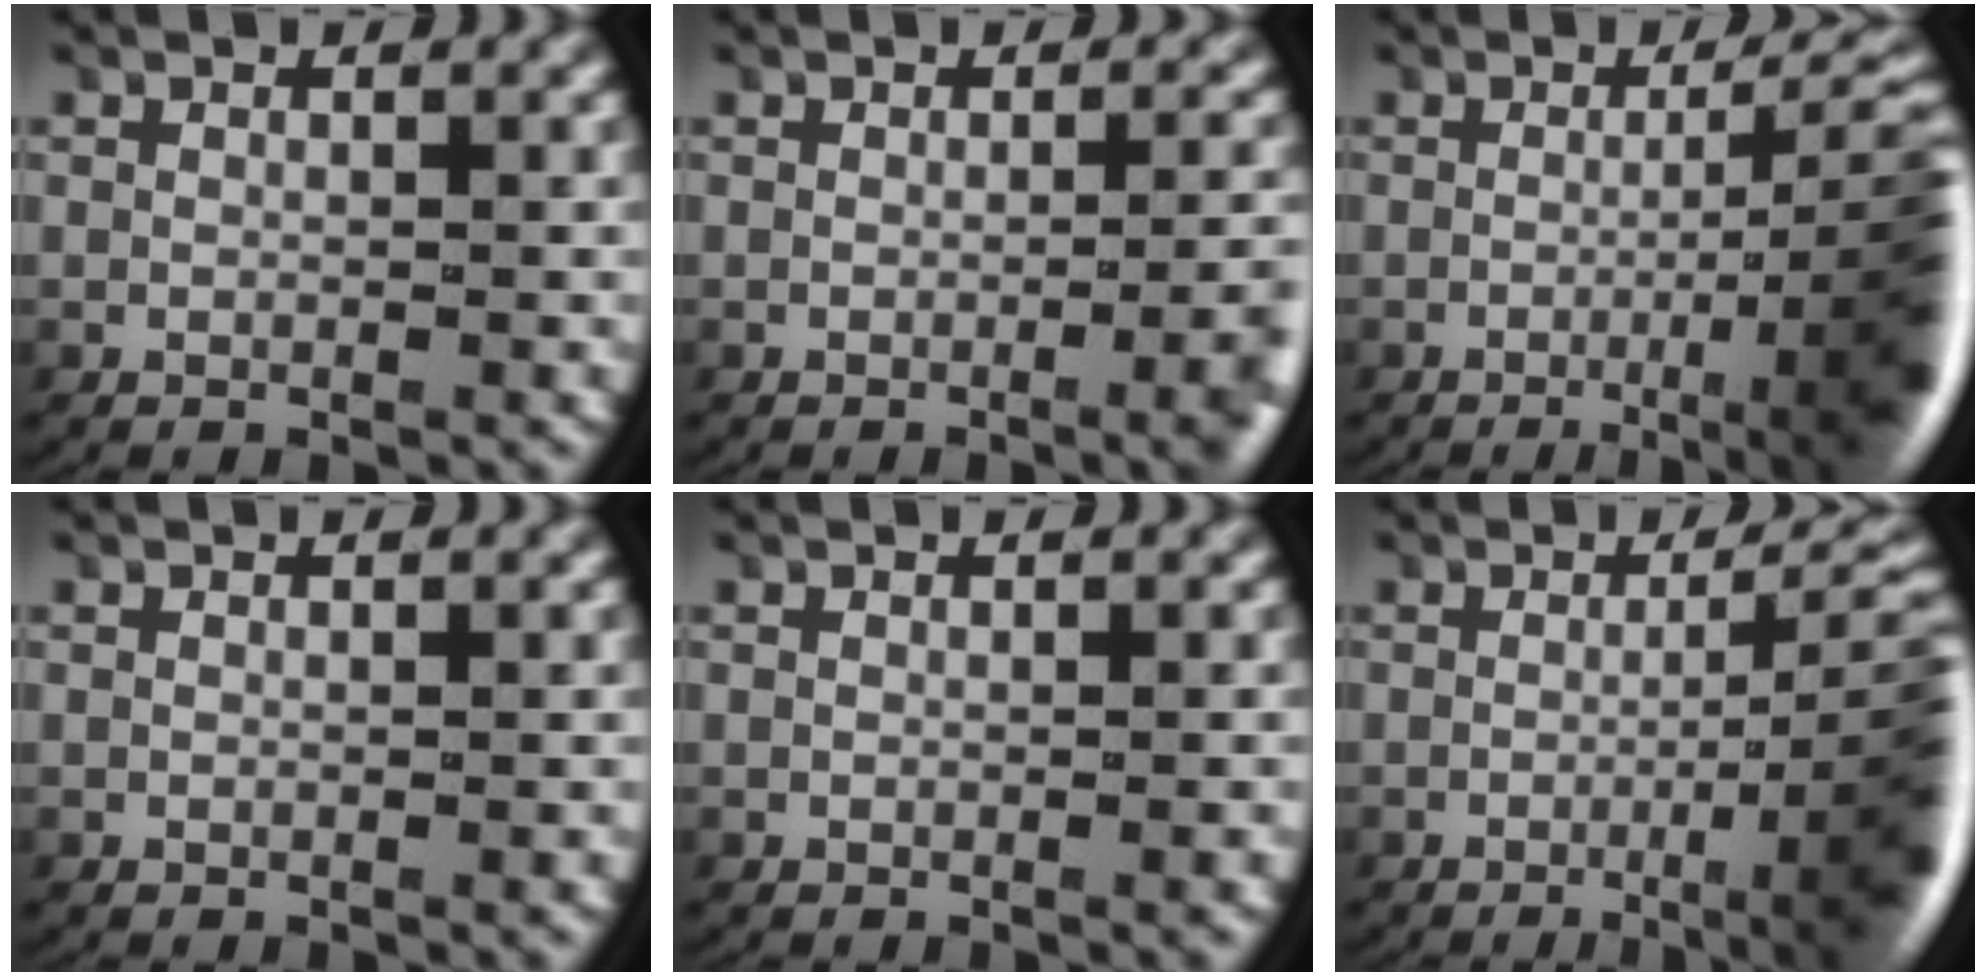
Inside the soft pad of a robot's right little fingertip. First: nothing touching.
{"total": 2.7, "force": [-0.8, 0.2, 2.6], "torque": [-0.027, 0.004, -0.016]}
{"total": 10.1, "force": [-2.9, 2.8, 9.2], "torque": [-0.094, -0.002, -0.048]}
{"total": 0.0}
{"total": 0.0}
{"total": 9.1, "force": [-2.5, 2.5, 8.4], "torque": [-0.084, 0.000, -0.044]}